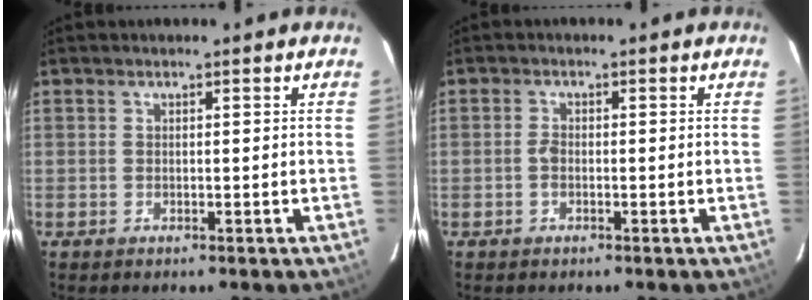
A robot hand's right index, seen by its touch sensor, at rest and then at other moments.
{"total": 1.6, "force": [-0.5, 0.9, 1.2], "torque": [-0.026, 0.003, -0.011]}